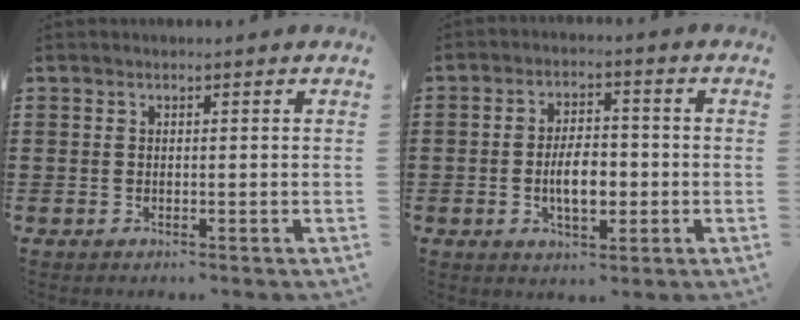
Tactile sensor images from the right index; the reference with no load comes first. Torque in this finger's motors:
{"motor_torque": [1.78, 0.36, 0.81, 0.19]}